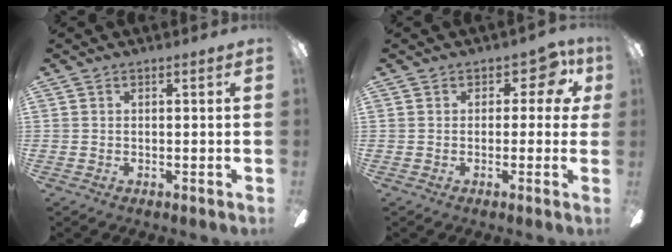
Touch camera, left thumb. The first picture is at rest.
{"total": 5.9, "force": [2.1, 3.9, 3.9], "torque": [-0.041, -0.010, 0.030]}